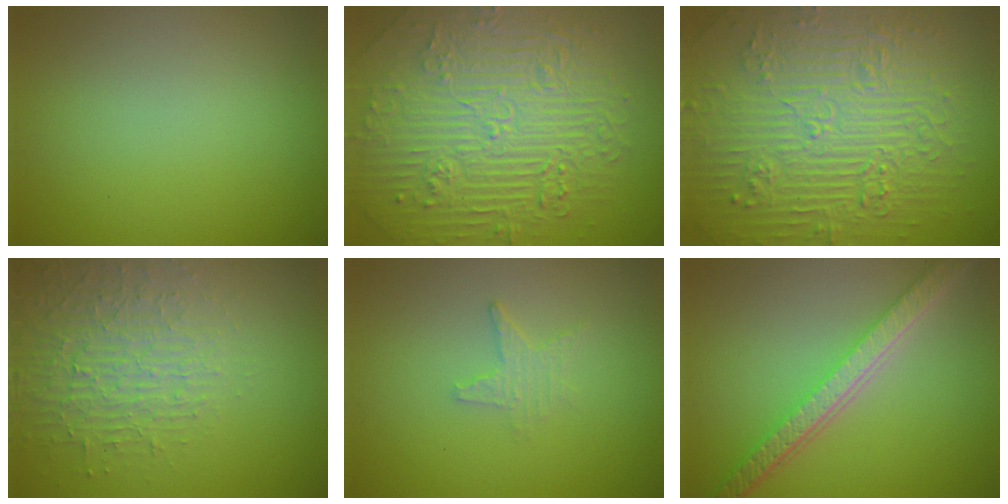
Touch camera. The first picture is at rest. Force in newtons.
{"total": 11.0, "press": 7.4, "slide": 8.2}
{"total": 11.0, "press": 7.5, "slide": 8.1}
{"total": 4.2, "press": 3.8, "slide": 1.9}
{"total": 1.5, "press": 1.4, "slide": 0.3}
{"total": 5.6, "press": 4.4, "slide": 3.5}